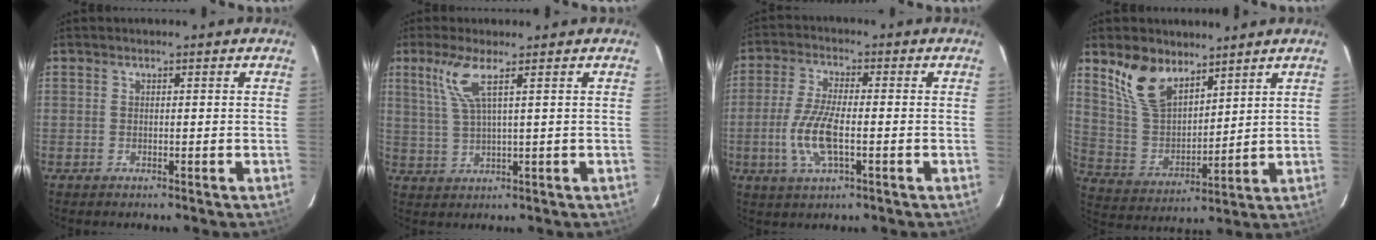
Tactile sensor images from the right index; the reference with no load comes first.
{"total": 5.6, "force": [2.7, 0.1, 4.9], "torque": [-0.105, -0.001, 0.062]}
{"total": 8.9, "force": [-2.1, 2.8, 8.2], "torque": [-0.174, -0.004, -0.044]}
{"total": 12.3, "force": [8.3, 6.4, 6.5], "torque": [-0.134, 0.013, 0.176]}